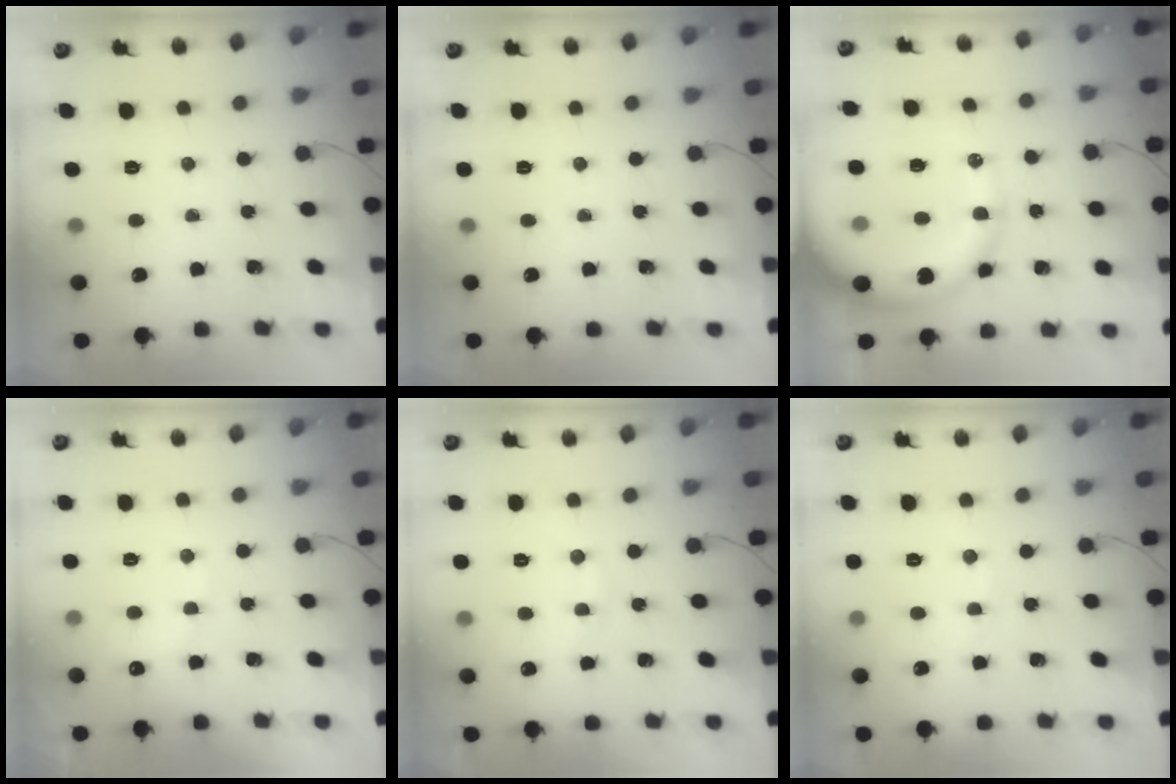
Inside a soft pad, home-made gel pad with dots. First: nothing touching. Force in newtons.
{"total": 0.0}
{"total": 17.3, "press": 17.0, "slide": 3.6}
{"total": 8.1, "press": 8.0, "slide": 1.0}
{"total": 6.9, "press": 6.7, "slide": 1.4}
{"total": 2.7, "press": 2.6, "slide": 0.8}